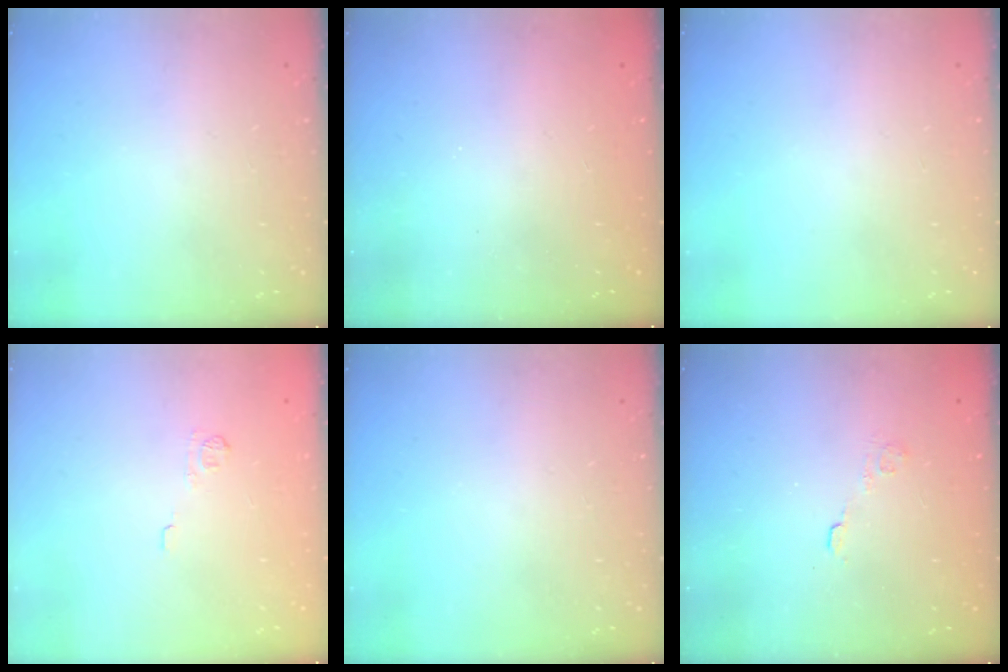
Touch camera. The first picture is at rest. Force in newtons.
{"total": 2.5, "press": 2.3, "slide": 0.8}
{"total": 0.0}
{"total": 4.4, "press": 4.3, "slide": 1.0}
{"total": 0.0}
{"total": 2.4, "press": 2.1, "slide": 1.3}